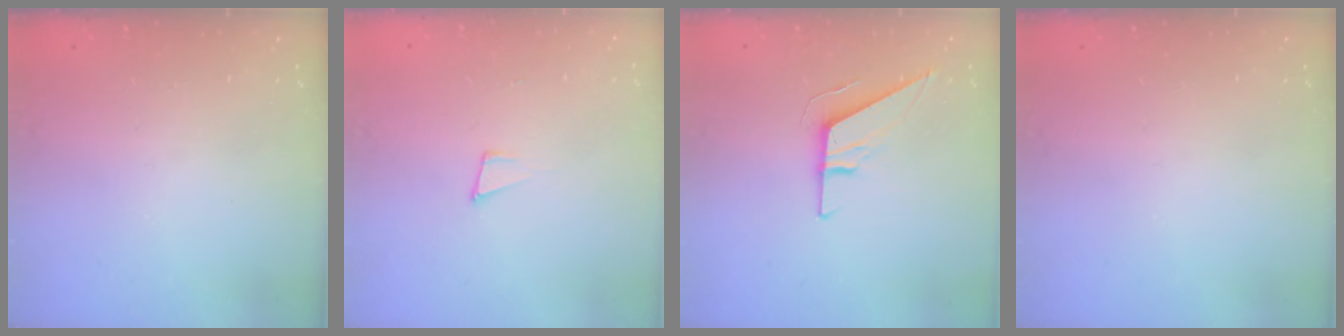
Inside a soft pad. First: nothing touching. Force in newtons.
{"total": 4.8, "press": 3.6, "slide": 3.2}
{"total": 9.2, "press": 9.1, "slide": 0.9}
{"total": 0.0}